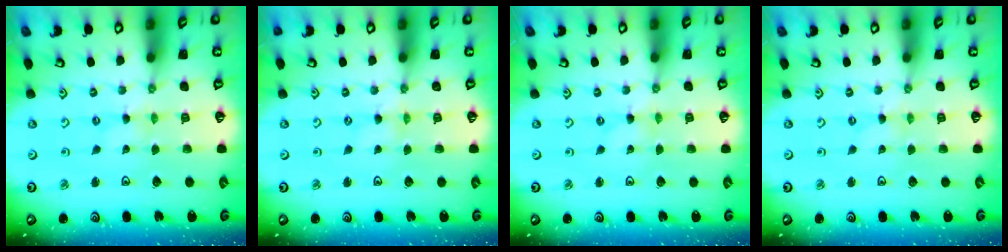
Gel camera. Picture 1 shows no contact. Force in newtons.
{"total": 0.0}
{"total": 0.0}
{"total": 0.0}